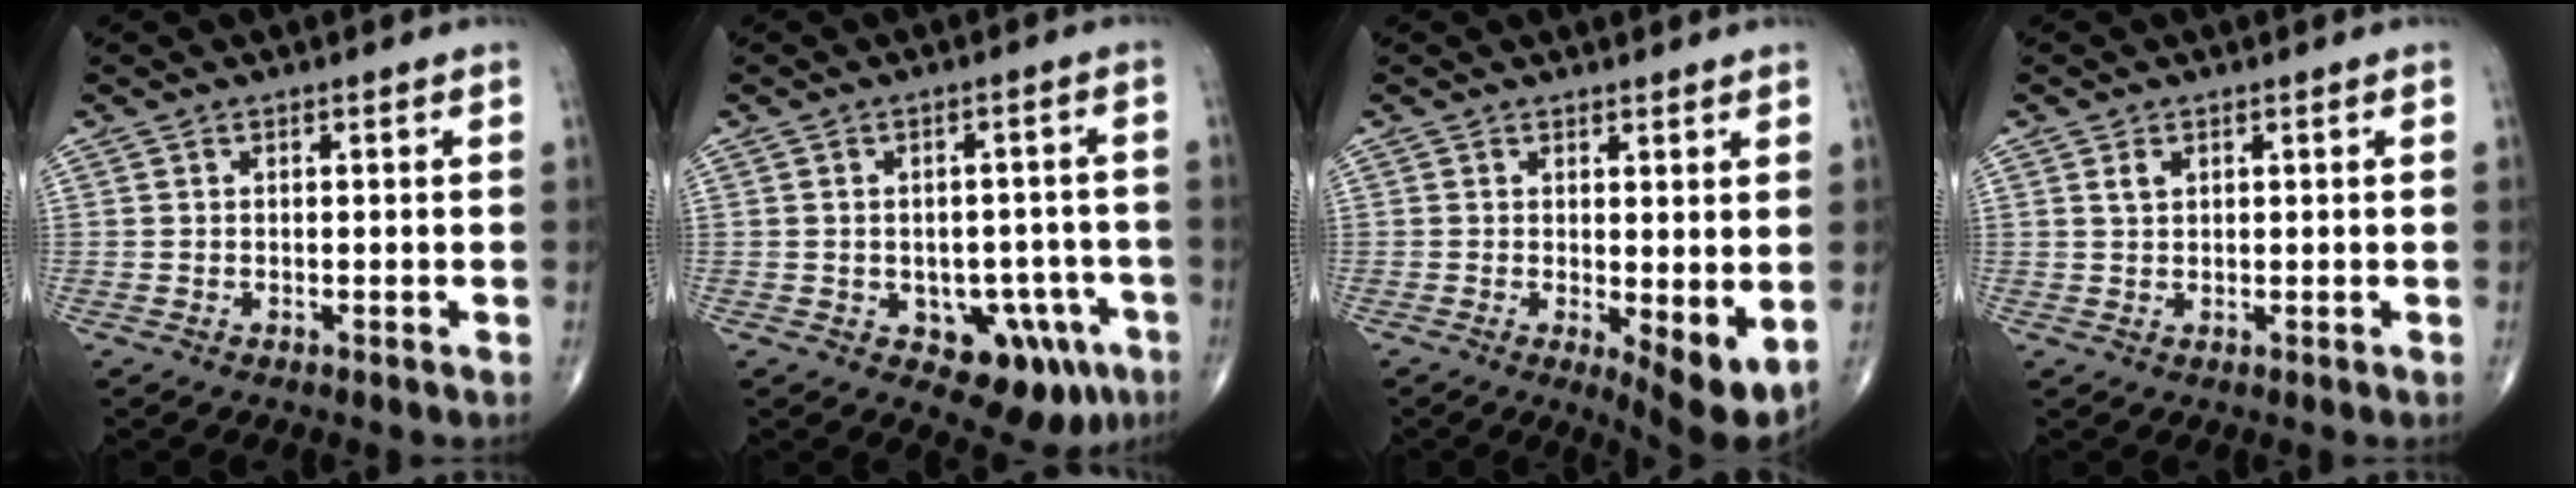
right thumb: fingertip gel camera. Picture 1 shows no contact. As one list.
[{"total": 11.2, "force": [-4.8, 7.1, 7.2], "torque": [-0.047, 0.026, -0.052]}, {"total": 7.1, "force": [-0.3, 2.3, 6.7], "torque": [-0.093, -0.021, 0.000]}, {"total": 1.7, "force": [0.8, 1.1, 1.0], "torque": [-0.020, 0.001, 0.017]}]